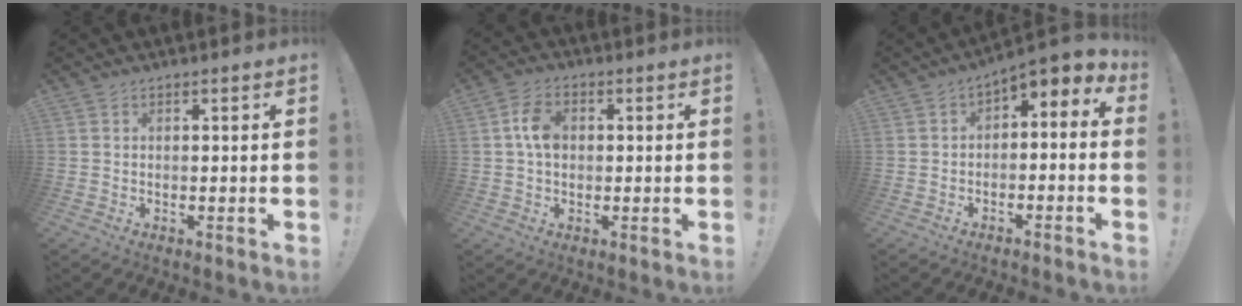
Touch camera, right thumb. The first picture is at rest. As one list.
[{"total": 7.4, "force": [0.7, 5.1, 5.2], "torque": [-0.085, 0.009, 0.013]}, {"total": 2.9, "force": [-0.1, 1.7, 2.4], "torque": [-0.037, -0.002, -0.001]}]